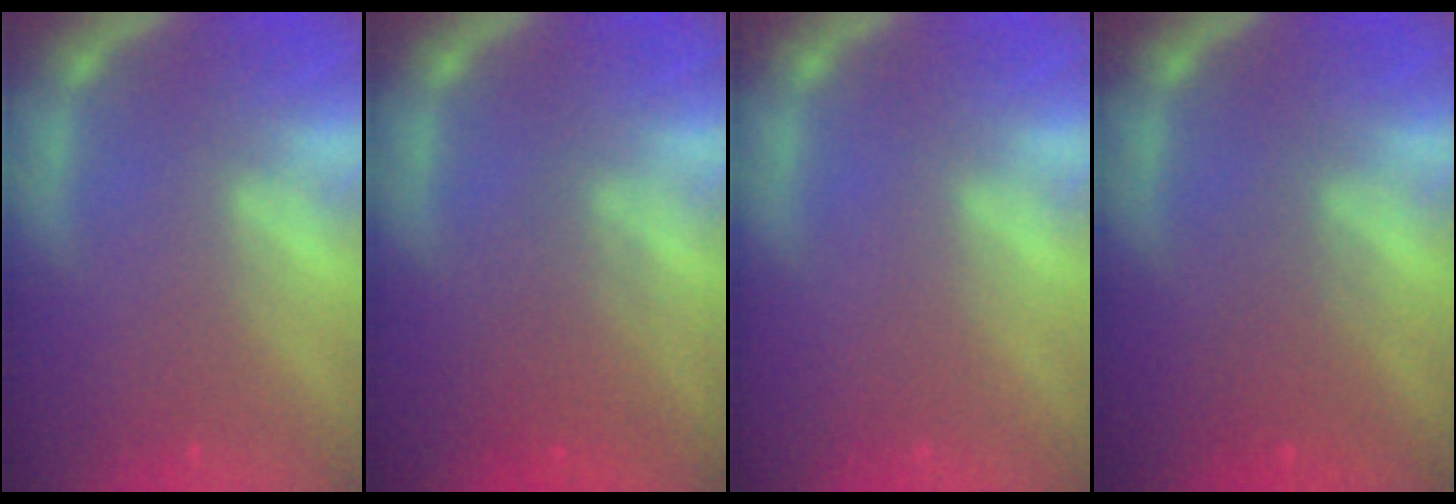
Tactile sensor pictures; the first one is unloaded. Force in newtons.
{"total": 3.0}
{"total": 0.0}
{"total": 2.5}